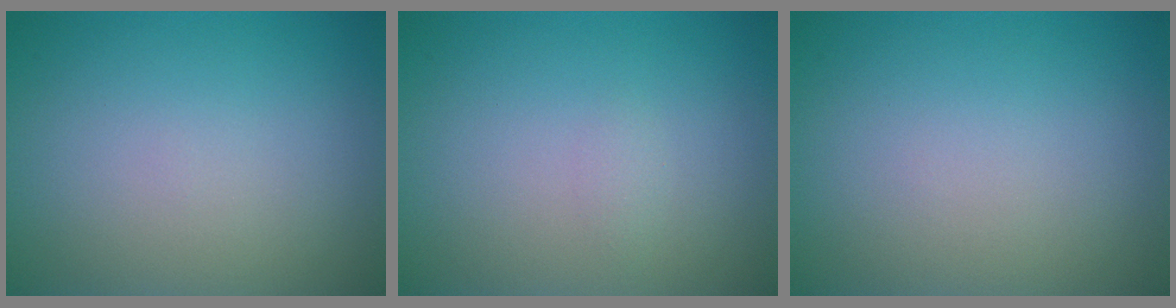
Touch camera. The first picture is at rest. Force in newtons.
{"total": 0.6, "press": 0.6, "slide": 0.1}
{"total": 0.0}